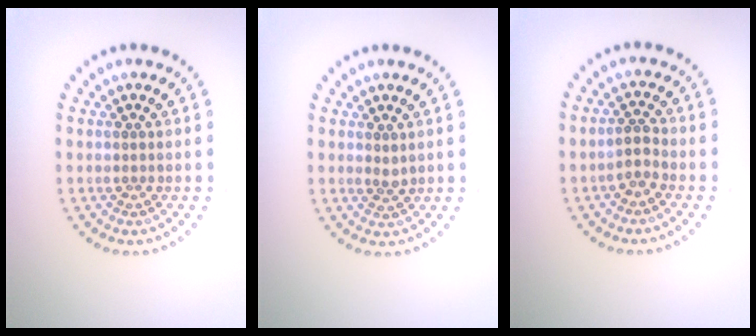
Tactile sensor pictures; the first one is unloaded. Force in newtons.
{"total": 0.9, "press": 0.7, "slide": 0.5}
{"total": 1.8, "press": 1.4, "slide": 1.0}